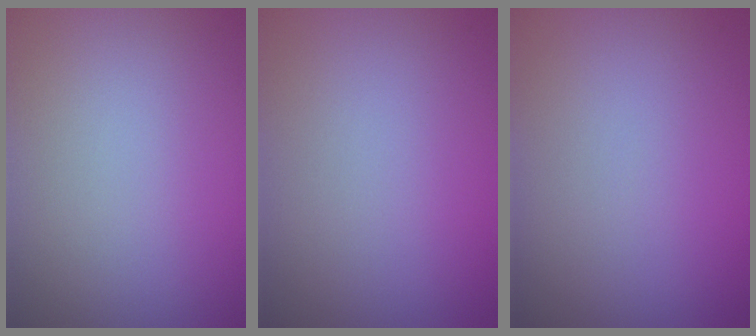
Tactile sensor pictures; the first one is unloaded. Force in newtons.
{"total": 0.0}
{"total": 0.0}